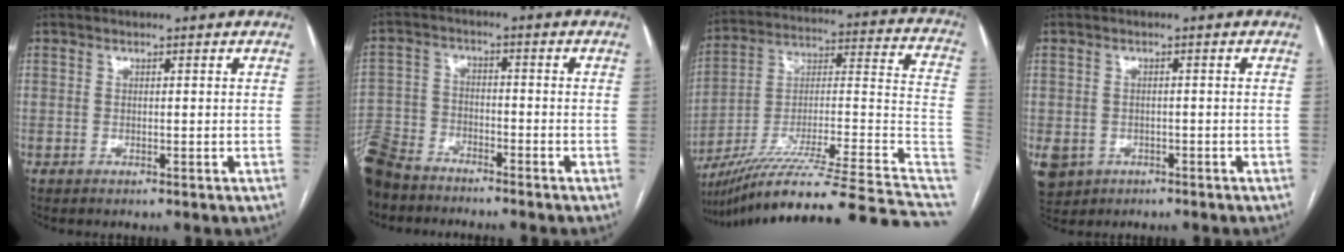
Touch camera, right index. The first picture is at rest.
{"total": 12.0, "force": [-10.1, 5.1, 4.1], "torque": [-0.105, -0.009, -0.186]}
{"total": 34.0, "force": [-27.3, 0.5, 20.4], "torque": [-0.217, -0.014, -0.412]}
{"total": 8.5, "force": [-4.0, 7.0, 2.7], "torque": [-0.082, 0.002, -0.051]}